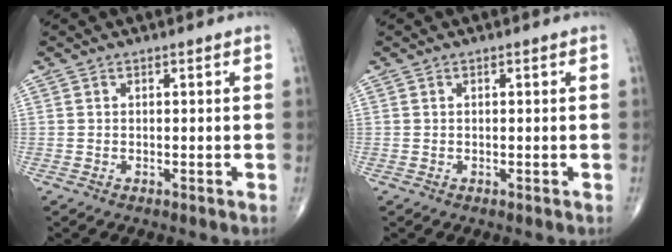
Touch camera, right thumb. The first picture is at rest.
{"total": 0.0}